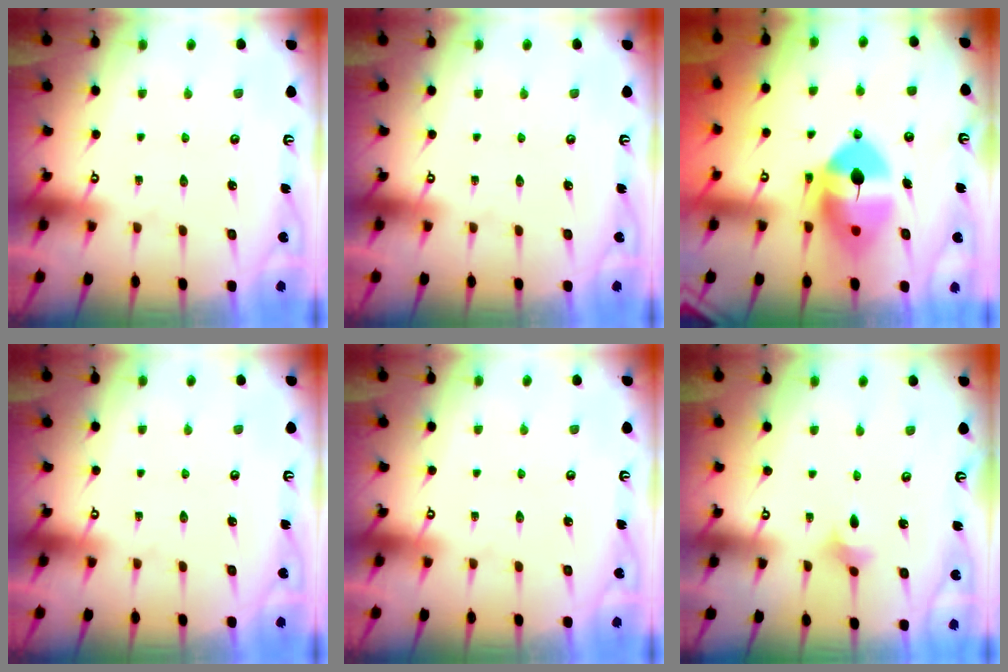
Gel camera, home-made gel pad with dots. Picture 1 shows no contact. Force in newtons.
{"total": 0.0}
{"total": 14.0, "press": 13.8, "slide": 2.3}
{"total": 0.0}
{"total": 0.0}
{"total": 2.4, "press": 2.3, "slide": 0.4}